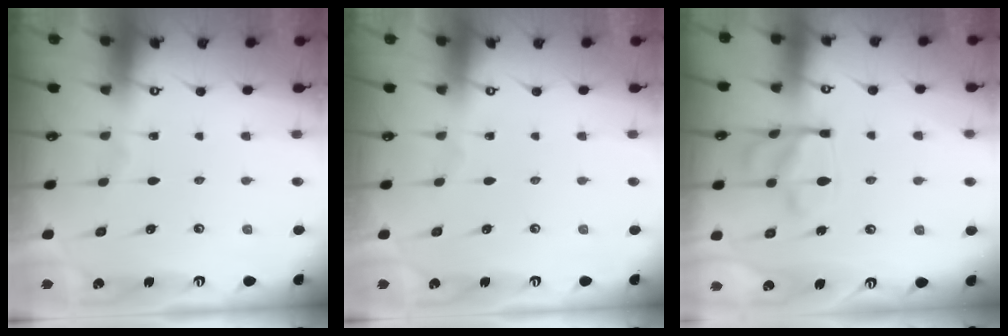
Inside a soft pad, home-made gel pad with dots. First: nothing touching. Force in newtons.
{"total": 0.0}
{"total": 12.2, "press": 12.1, "slide": 1.1}